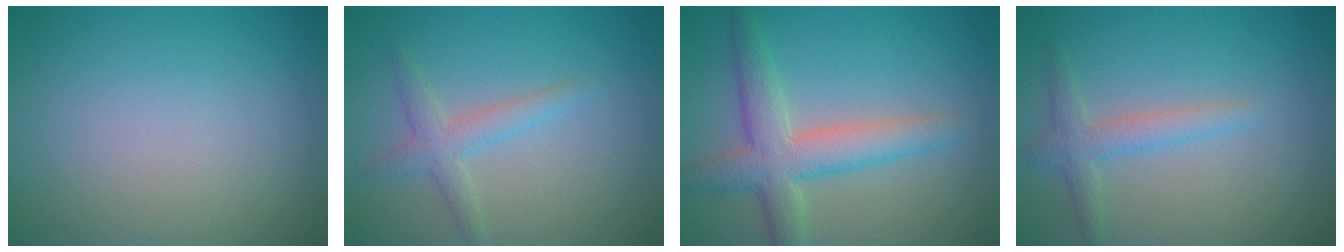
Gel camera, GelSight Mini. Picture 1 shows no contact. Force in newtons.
{"total": 2.3, "press": 2.3, "slide": 0.0}
{"total": 5.2, "press": 5.1, "slide": 0.4}
{"total": 2.3, "press": 2.3, "slide": 0.1}